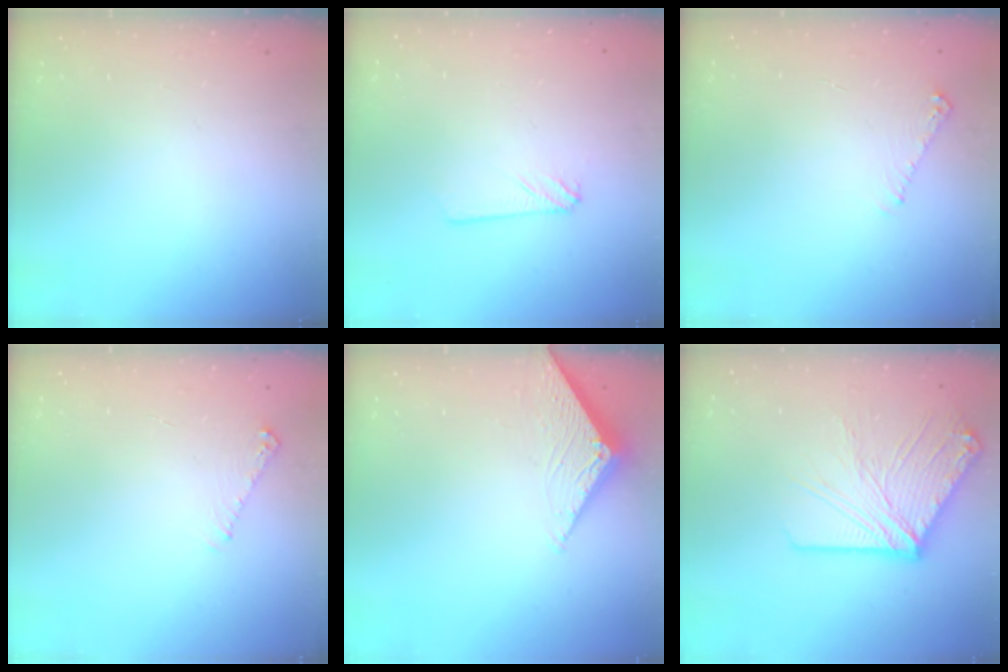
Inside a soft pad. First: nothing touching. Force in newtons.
{"total": 2.4, "press": 2.4, "slide": 0.2}
{"total": 4.7, "press": 4.7, "slide": 0.7}
{"total": 4.7, "press": 4.7, "slide": 0.7}
{"total": 3.1, "press": 3.1, "slide": 0.4}
{"total": 16.4, "press": 16.2, "slide": 2.3}